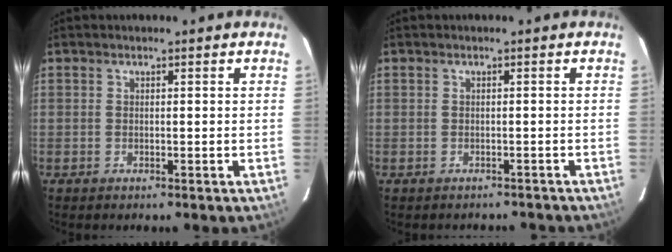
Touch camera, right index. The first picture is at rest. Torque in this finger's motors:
{"motor_torque": [0.20, -0.23, 0.03, 0.01]}